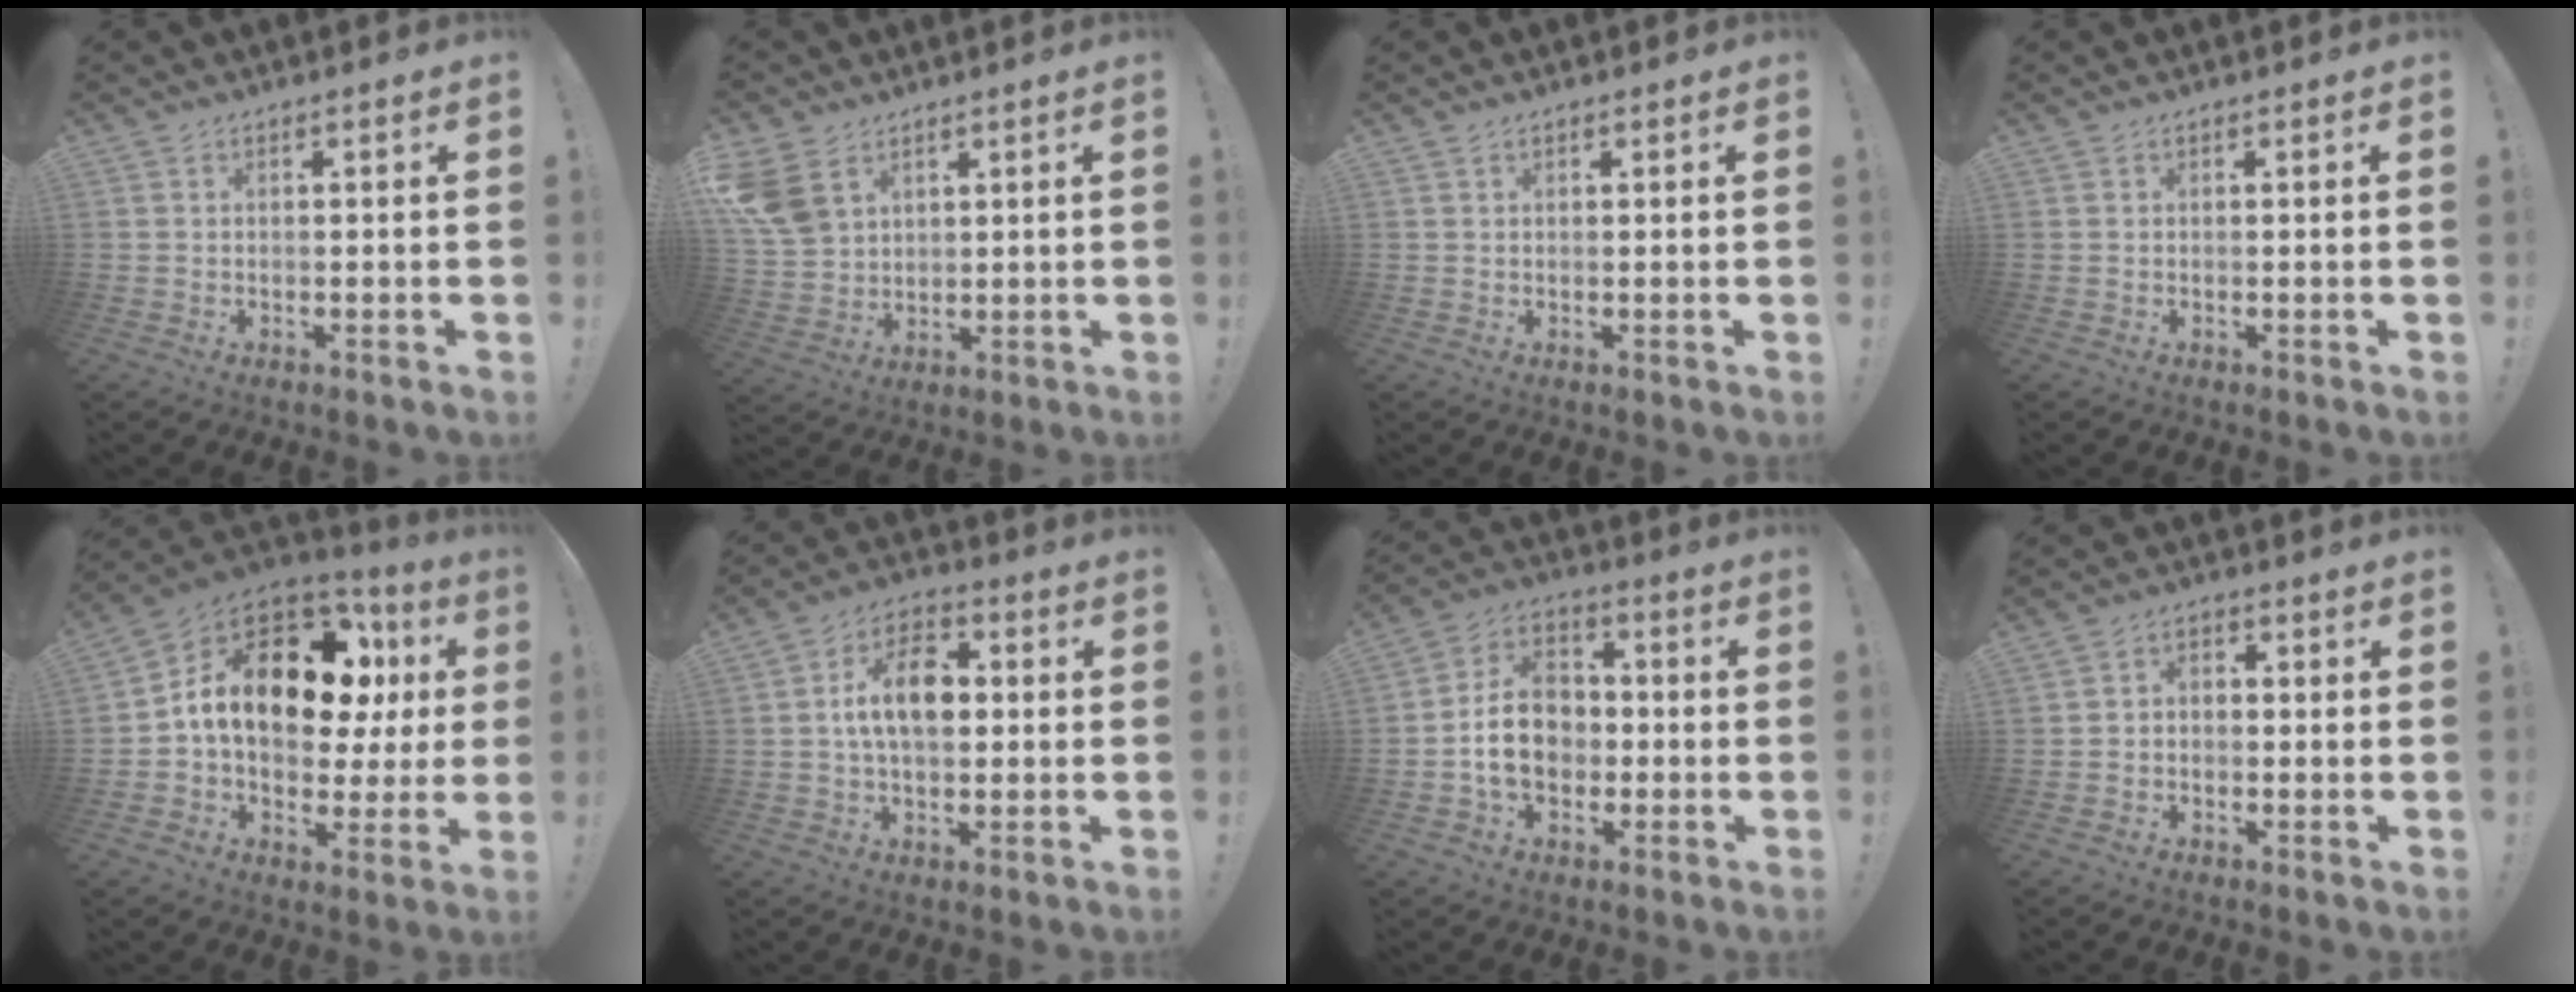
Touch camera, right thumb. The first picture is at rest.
{"total": 10.5, "force": [5.6, 7.2, 5.2], "torque": [-0.102, -0.020, 0.113]}
{"total": 0.6, "force": [0.5, 0.3, 0.2], "torque": [0.001, -0.001, 0.009]}
{"total": 0.0}
{"total": 19.0, "force": [5.4, 11.5, 14.2], "torque": [-0.217, -0.011, 0.103]}
{"total": 12.5, "force": [0.8, 7.7, 9.9], "torque": [-0.165, 0.014, 0.014]}
{"total": 14.1, "force": [-1.9, 10.9, 8.7], "torque": [-0.149, 0.022, -0.027]}
{"total": 3.2, "force": [-1.8, 2.1, 1.5], "torque": [-0.026, 0.014, -0.033]}